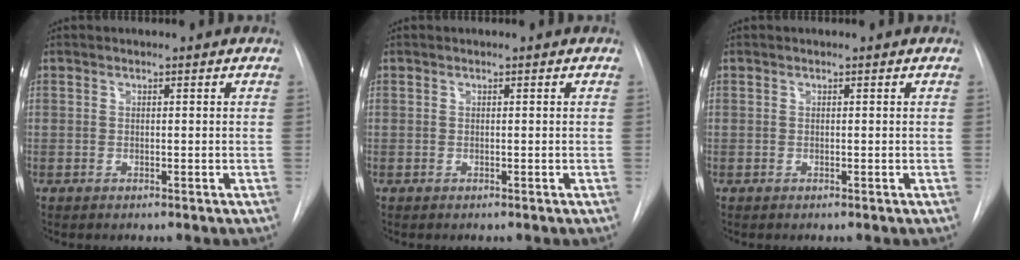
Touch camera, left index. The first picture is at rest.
{"total": 0.0}
{"total": 0.0}